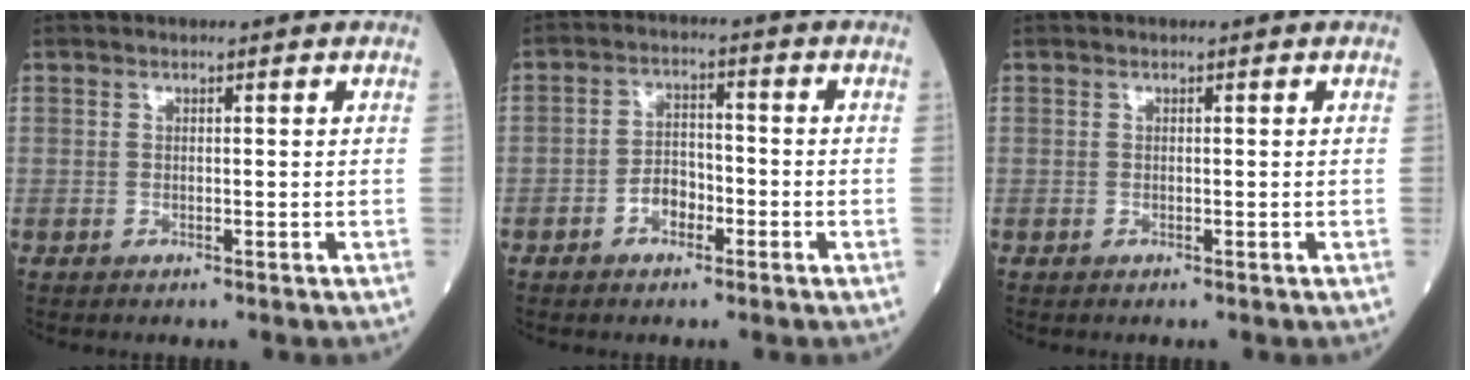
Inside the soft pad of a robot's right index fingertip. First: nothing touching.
{"total": 4.0, "force": [-1.9, 2.5, 2.5], "torque": [-0.039, 0.012, -0.036]}
{"total": 0.0}